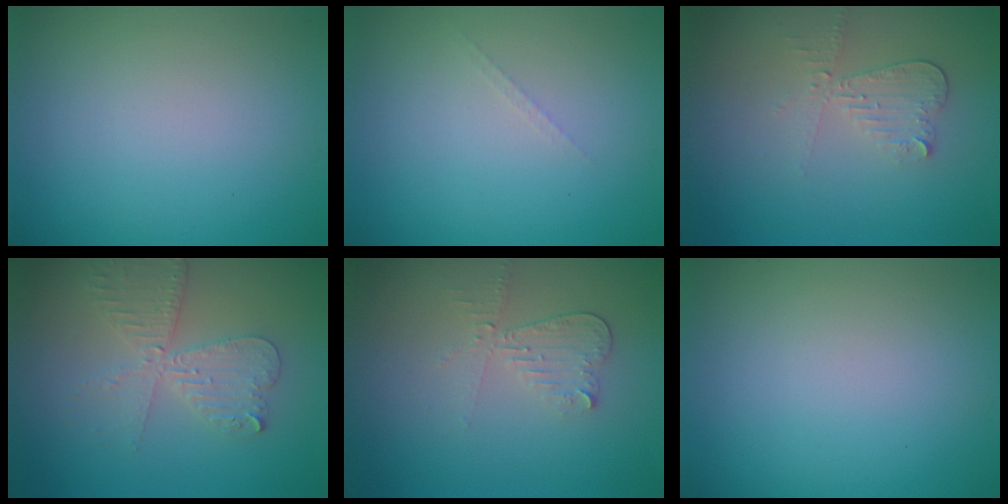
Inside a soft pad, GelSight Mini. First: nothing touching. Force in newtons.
{"total": 0.6, "press": 0.6, "slide": 0.1}
{"total": 2.0, "press": 1.9, "slide": 0.7}
{"total": 4.1, "press": 3.5, "slide": 2.0}
{"total": 2.0, "press": 1.9, "slide": 0.7}
{"total": 0.0}